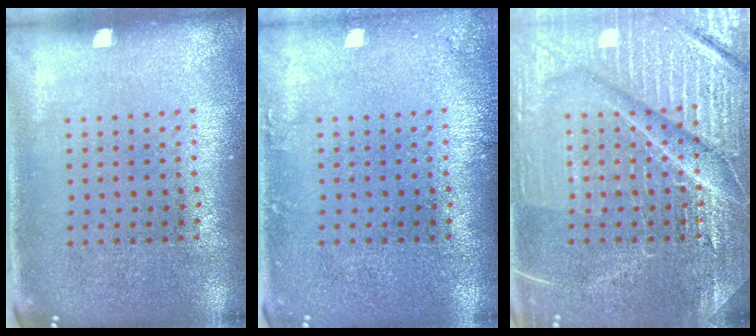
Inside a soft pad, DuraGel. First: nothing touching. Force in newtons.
{"total": 1.0, "press": 1.0, "slide": 0.2}
{"total": 7.1, "press": 7.1, "slide": 0.9}